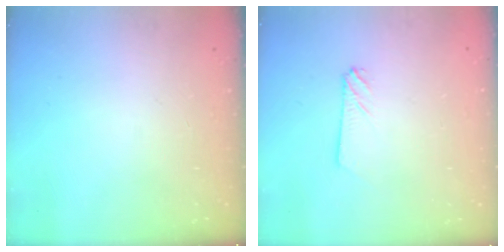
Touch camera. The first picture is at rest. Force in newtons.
{"total": 2.7, "press": 2.7, "slide": 0.3}